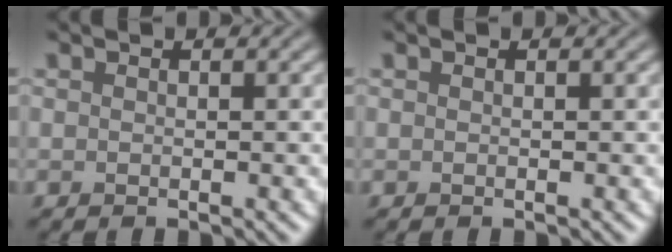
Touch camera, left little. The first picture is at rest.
{"total": 0.0}